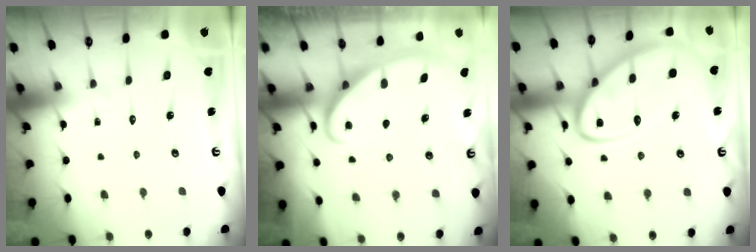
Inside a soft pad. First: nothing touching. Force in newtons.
{"total": 3.0, "press": 3.0, "slide": 0.4}
{"total": 13.7, "press": 13.6, "slide": 1.4}